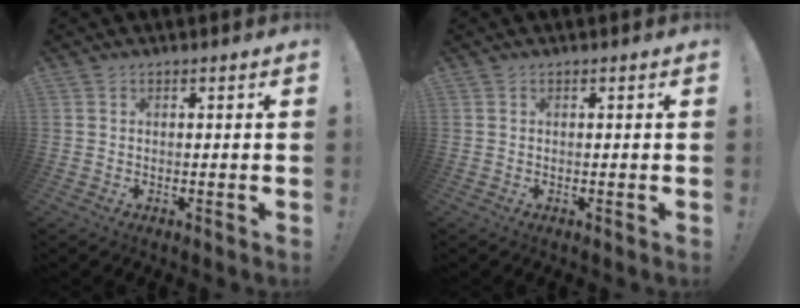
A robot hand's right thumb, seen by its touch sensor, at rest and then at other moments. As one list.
[{"total": 0.0}]